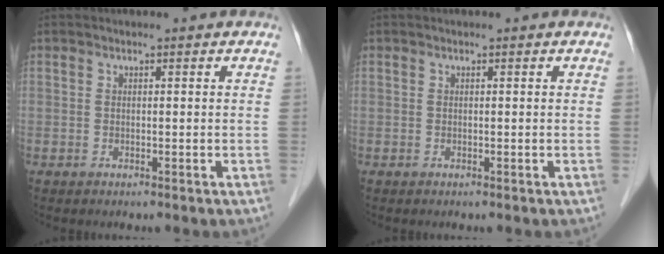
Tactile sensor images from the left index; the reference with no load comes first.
{"total": 0.0}